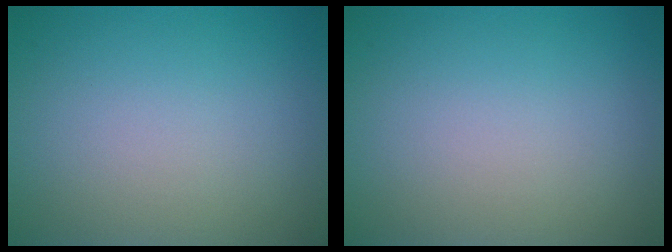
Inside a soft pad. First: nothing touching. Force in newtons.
{"total": 0.0}